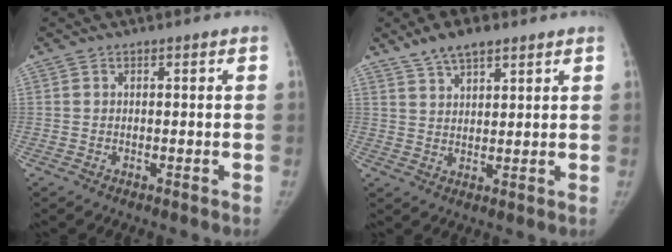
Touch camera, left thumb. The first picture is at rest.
{"total": 6.8, "force": [4.9, 2.8, 3.9], "torque": [-0.054, -0.015, 0.089]}